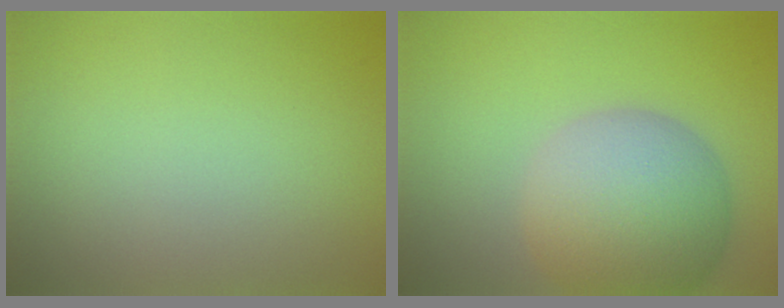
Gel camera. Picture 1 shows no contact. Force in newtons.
{"total": 9.3, "press": 9.3, "slide": 0.6}